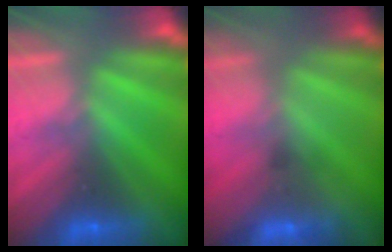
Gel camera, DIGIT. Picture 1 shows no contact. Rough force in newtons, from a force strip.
{"total": 2.2}